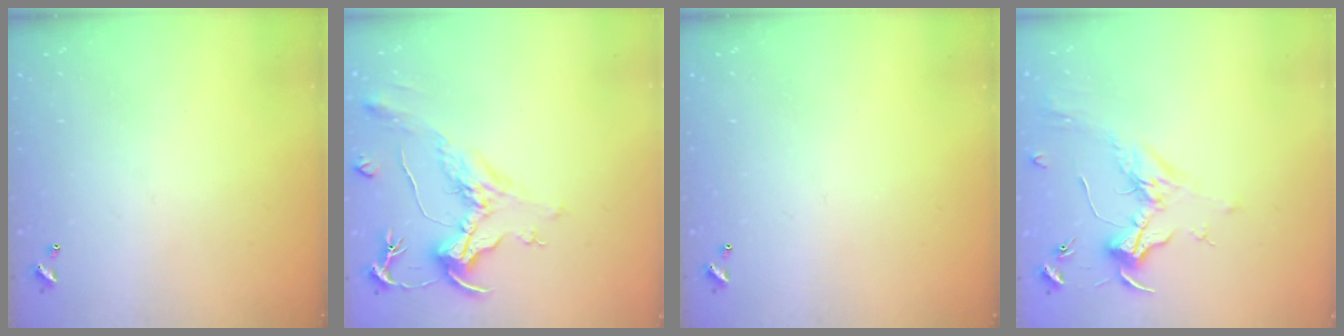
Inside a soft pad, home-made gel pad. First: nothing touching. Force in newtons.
{"total": 2.2, "press": 1.7, "slide": 1.3}
{"total": 0.0}
{"total": 1.8, "press": 1.6, "slide": 0.7}